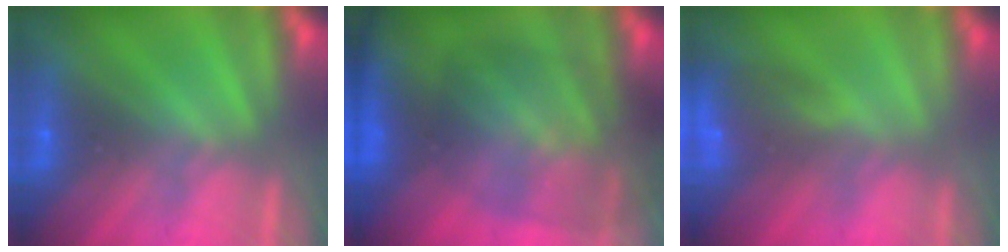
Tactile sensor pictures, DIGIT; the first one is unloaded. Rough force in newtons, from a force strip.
{"total": 11.5}
{"total": 7.3}